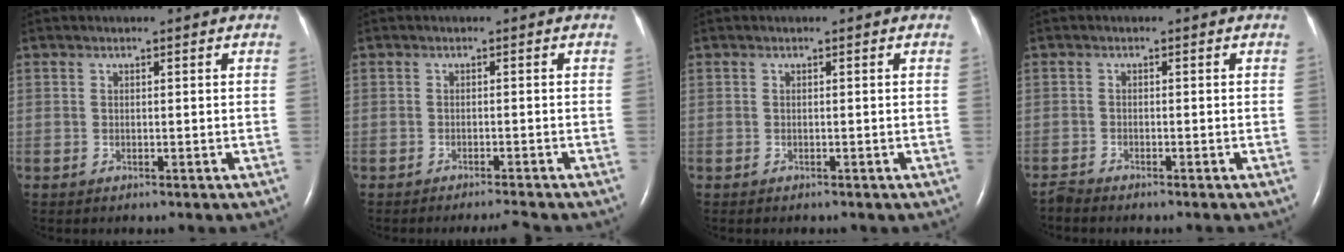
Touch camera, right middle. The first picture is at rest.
{"total": 2.6, "force": [-2.4, -0.7, 0.6], "torque": [-0.011, -0.008, -0.035]}
{"total": 0.6, "force": [-0.5, 0.2, 0.2], "torque": [-0.008, 0.000, -0.005]}
{"total": 1.7, "force": [-1.7, -0.3, 0.0], "torque": [-0.003, -0.007, -0.031]}